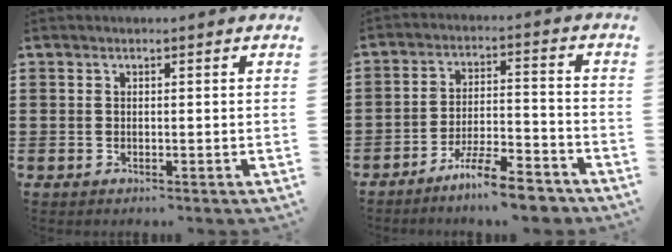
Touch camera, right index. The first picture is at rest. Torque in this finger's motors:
{"motor_torque": [2.14, 0.00, 0.48, 0.12]}